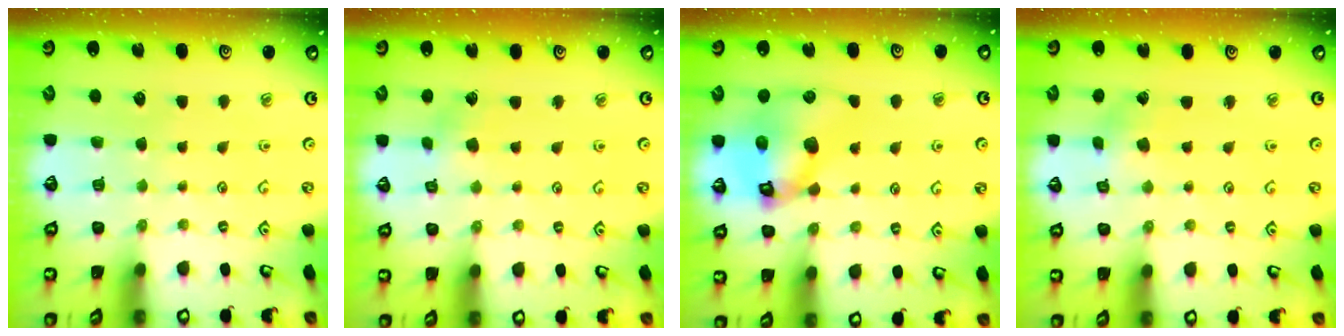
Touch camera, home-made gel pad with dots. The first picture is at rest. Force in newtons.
{"total": 2.3, "press": 2.2, "slide": 0.3}
{"total": 14.8, "press": 14.7, "slide": 2.0}
{"total": 1.4, "press": 1.3, "slide": 0.3}